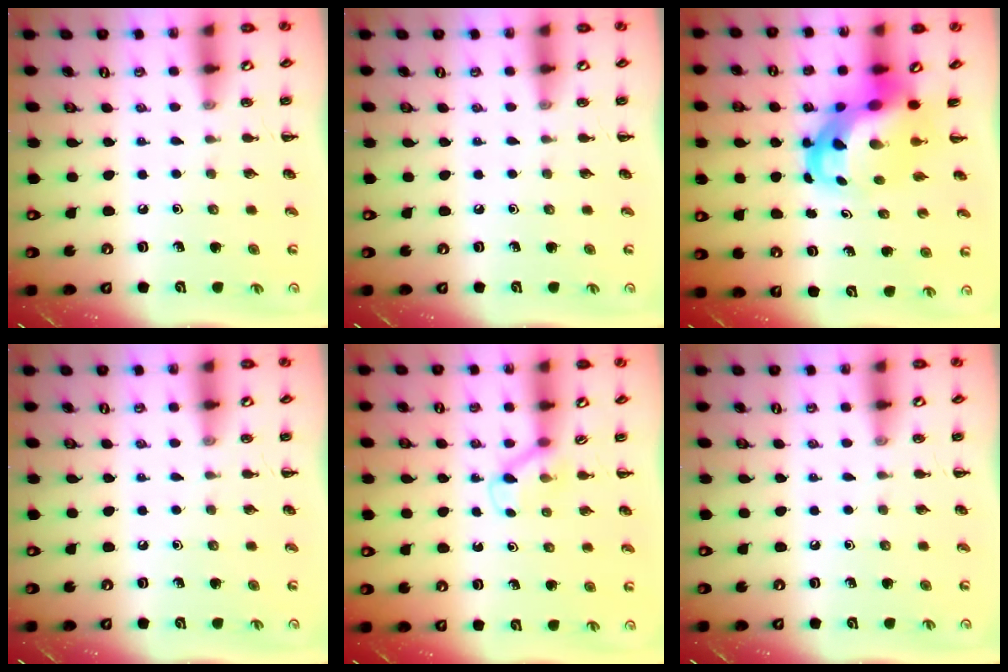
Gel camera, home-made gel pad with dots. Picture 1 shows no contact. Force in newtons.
{"total": 0.0}
{"total": 8.1, "press": 7.7, "slide": 2.3}
{"total": 0.0}
{"total": 2.6, "press": 2.4, "slide": 0.9}
{"total": 0.0}